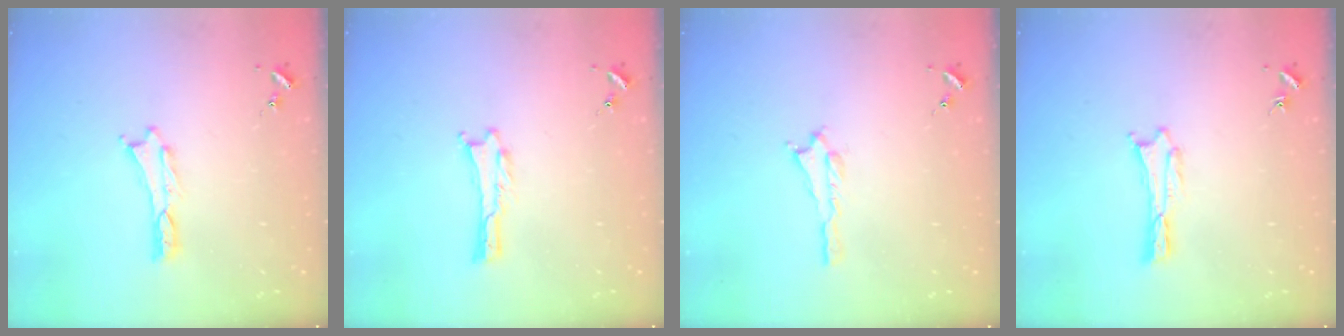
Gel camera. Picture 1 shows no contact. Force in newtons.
{"total": 0.0}
{"total": 0.6, "press": 0.5, "slide": 0.2}
{"total": 0.7, "press": 0.7, "slide": 0.1}